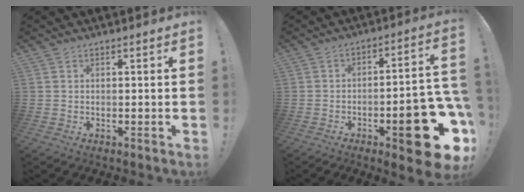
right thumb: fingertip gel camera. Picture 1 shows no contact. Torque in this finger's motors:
{"motor_torque": [2.46, 2.55, 1.57, -1.20, 0.42]}